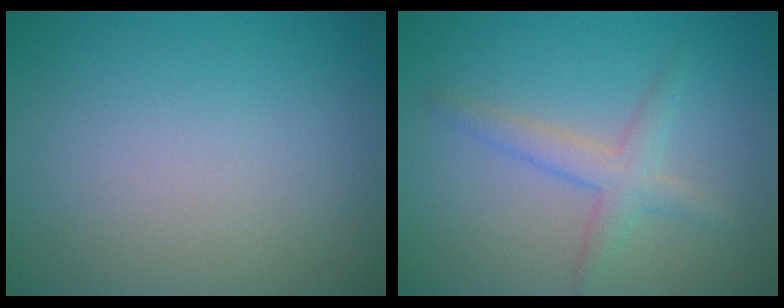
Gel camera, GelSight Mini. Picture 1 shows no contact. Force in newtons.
{"total": 2.6, "press": 2.6, "slide": 0.2}